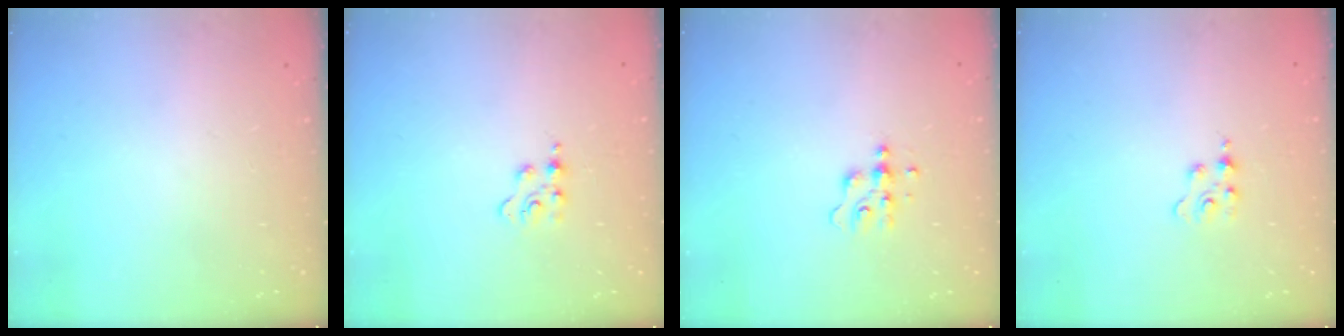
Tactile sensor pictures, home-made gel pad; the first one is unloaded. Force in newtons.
{"total": 4.0, "press": 3.9, "slide": 0.5}
{"total": 3.7, "press": 3.6, "slide": 0.4}
{"total": 1.8, "press": 1.8, "slide": 0.4}